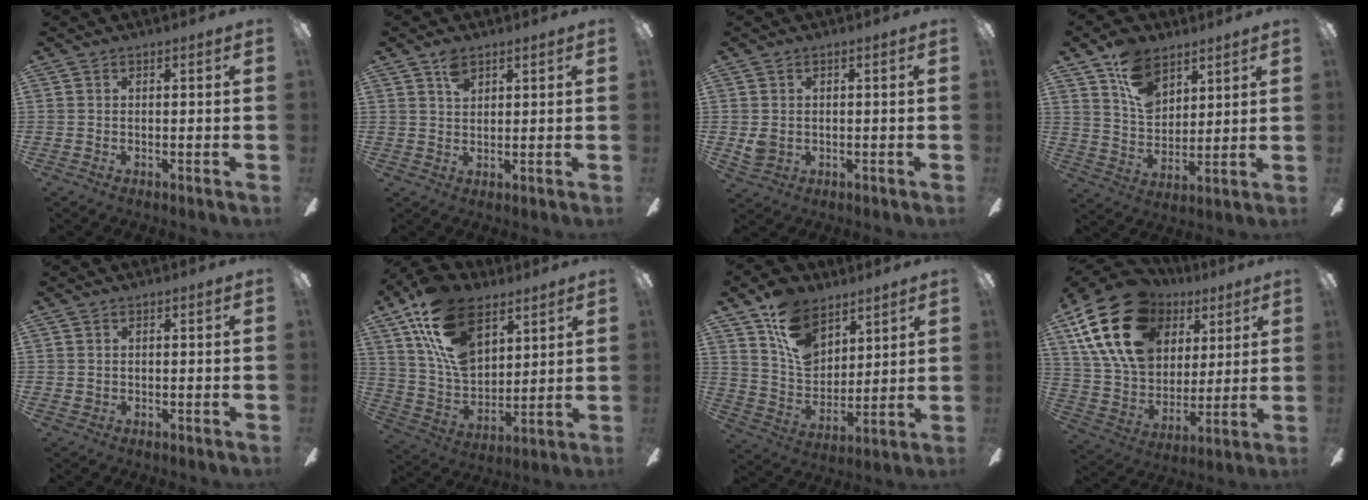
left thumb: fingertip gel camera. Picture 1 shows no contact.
{"total": 3.7, "force": [2.5, 2.1, 1.8], "torque": [-0.033, -0.002, 0.045]}
{"total": 2.9, "force": [0.5, 2.5, 1.4], "torque": [-0.019, 0.001, 0.010]}
{"total": 11.8, "force": [7.2, 7.6, 5.4], "torque": [-0.099, -0.028, 0.139]}
{"total": 0.8, "force": [0.4, 0.7, 0.0], "torque": [0.000, 0.004, 0.007]}
{"total": 19.9, "force": [10.9, 11.6, 11.9], "torque": [-0.256, -0.044, 0.200]}
{"total": 14.3, "force": [8.7, 9.3, 6.4], "torque": [-0.115, -0.040, 0.170]}
{"total": 23.4, "force": [10.5, 16.2, 13.2], "torque": [-0.255, -0.030, 0.191]}